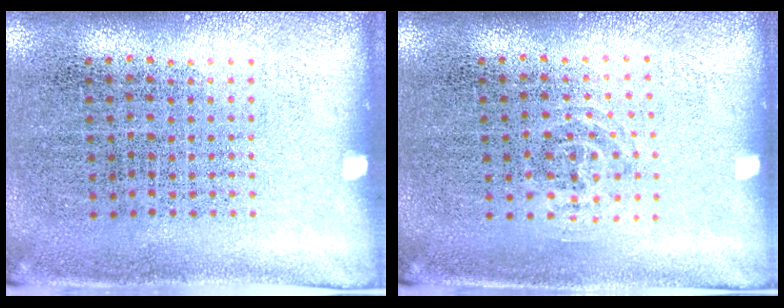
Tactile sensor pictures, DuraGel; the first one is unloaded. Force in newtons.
{"total": 0.9, "press": 0.6, "slide": 0.7}